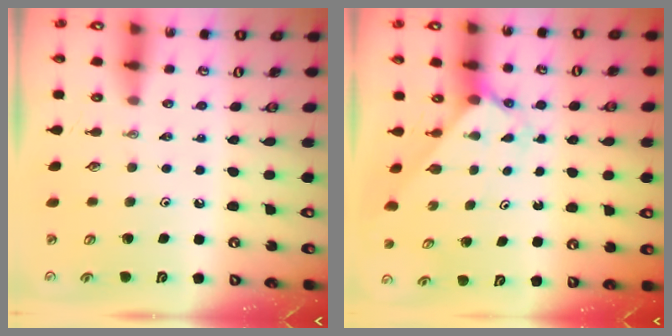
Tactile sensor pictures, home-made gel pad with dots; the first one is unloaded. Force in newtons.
{"total": 1.9, "press": 1.9, "slide": 0.1}